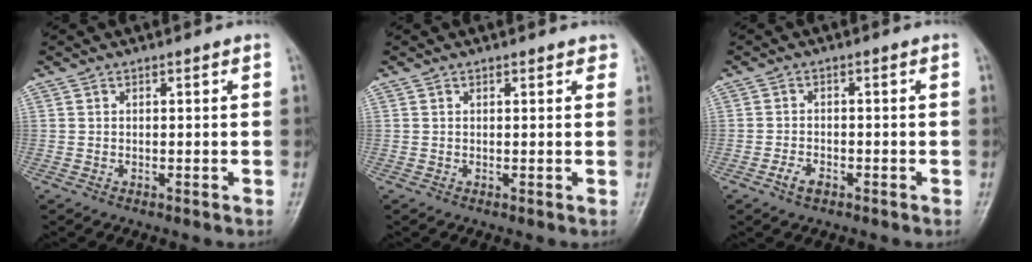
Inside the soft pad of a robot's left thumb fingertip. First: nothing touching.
{"total": 1.4, "force": [1.0, 0.7, 0.8], "torque": [-0.001, -0.002, 0.007]}
{"total": 2.7, "force": [-1.6, 1.4, 1.6], "torque": [-0.033, 0.011, -0.028]}